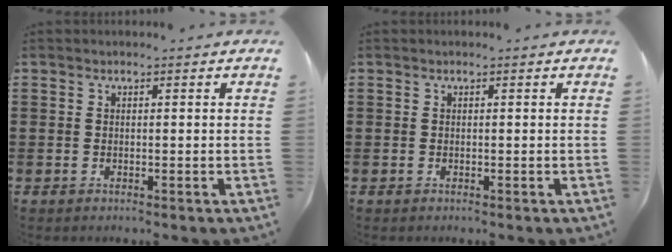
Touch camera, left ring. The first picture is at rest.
{"total": 0.0}